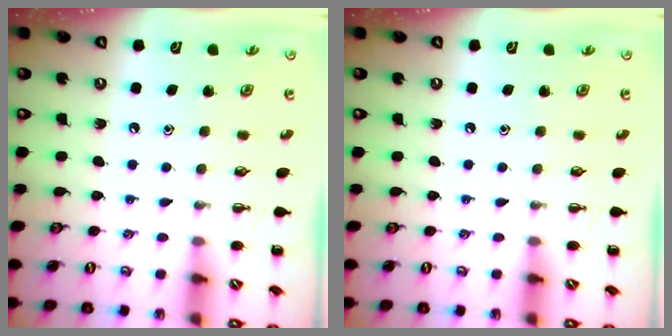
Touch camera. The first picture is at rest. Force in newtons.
{"total": 0.0}